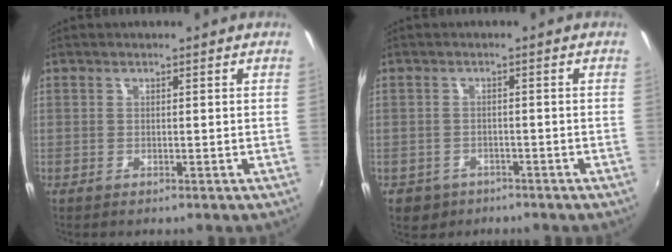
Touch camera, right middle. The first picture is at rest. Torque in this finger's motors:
{"motor_torque": [0.47, -0.45, -0.01, 0.01]}